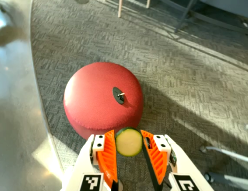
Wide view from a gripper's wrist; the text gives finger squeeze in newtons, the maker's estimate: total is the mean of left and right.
{"total": 6.3, "left": 6.0, "right": 6.6}